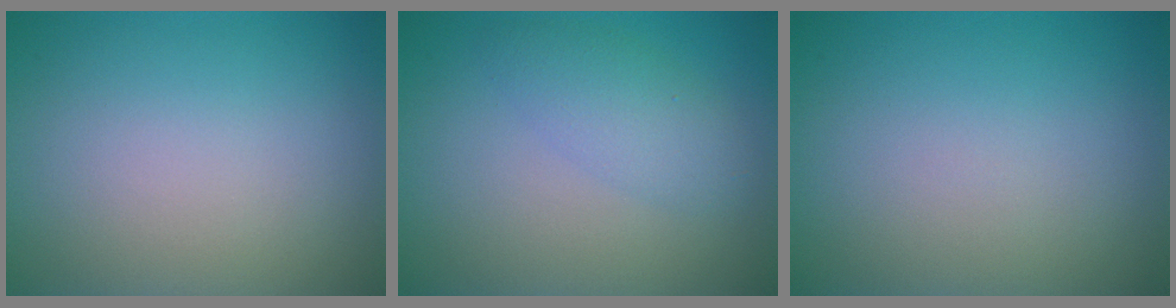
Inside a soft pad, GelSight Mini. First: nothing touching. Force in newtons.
{"total": 2.7, "press": 2.7, "slide": 0.1}
{"total": 0.0}